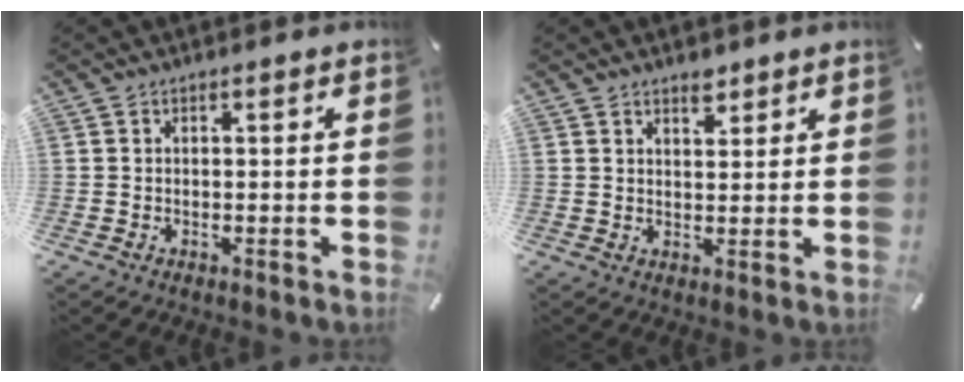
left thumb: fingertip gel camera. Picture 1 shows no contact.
{"total": 3.1, "force": [2.4, 1.8, 1.0], "torque": [0.002, -0.013, 0.040]}